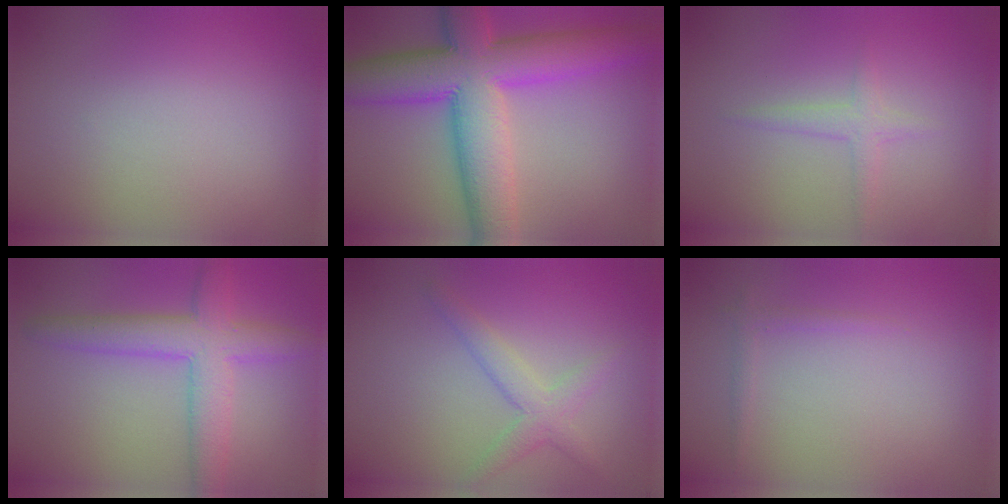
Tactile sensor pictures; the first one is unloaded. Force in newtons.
{"total": 12.0, "press": 12.0, "slide": 0.2}
{"total": 1.5, "press": 1.5, "slide": 0.1}
{"total": 5.6, "press": 5.6, "slide": 0.3}
{"total": 2.6, "press": 2.6, "slide": 0.1}
{"total": 0.9, "press": 0.9, "slide": 0.1}